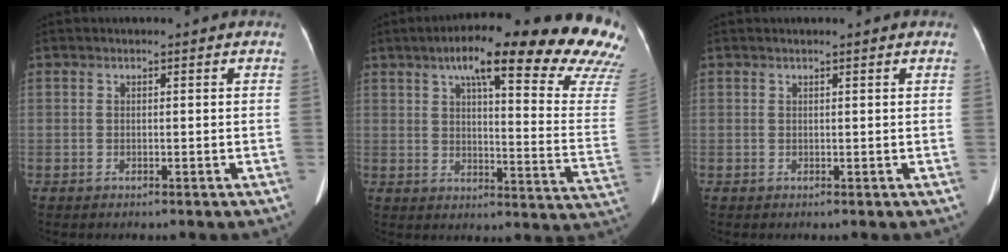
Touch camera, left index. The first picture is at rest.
{"total": 27.4, "force": [20.6, 3.6, 17.7], "torque": [-0.197, -0.035, 0.243]}
{"total": 1.2, "force": [1.0, -0.2, 0.6], "torque": [-0.014, 0.011, 0.016]}